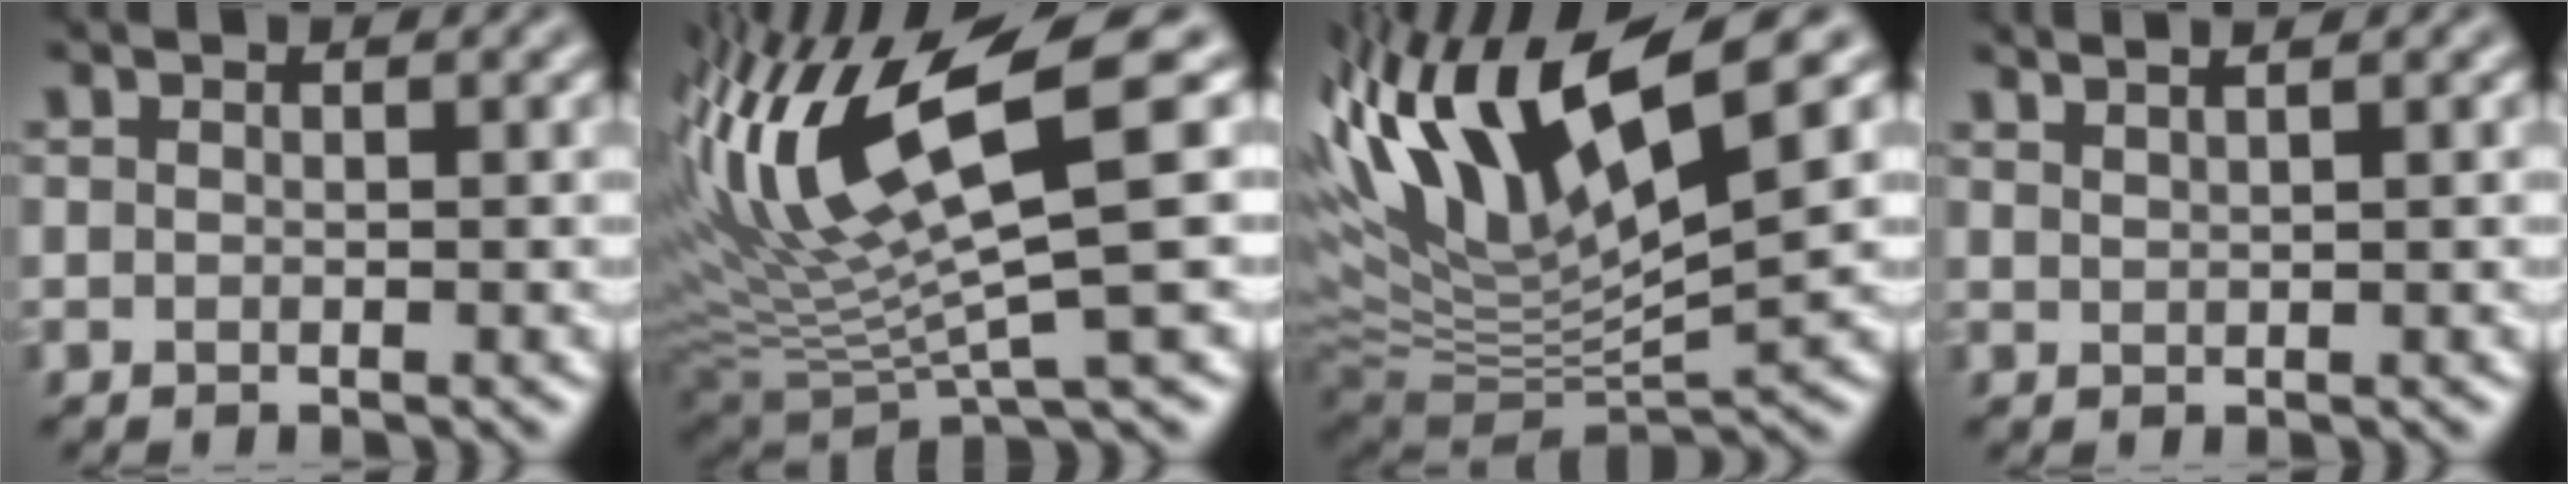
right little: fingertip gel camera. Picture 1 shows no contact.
{"total": 11.2, "force": [3.9, 0.9, 10.4], "torque": [-0.219, 0.033, 0.073]}
{"total": 11.1, "force": [5.6, 1.8, 9.4], "torque": [-0.183, 0.034, 0.094]}
{"total": 1.9, "force": [1.2, -1.3, -0.6], "torque": [0.003, 0.001, 0.024]}